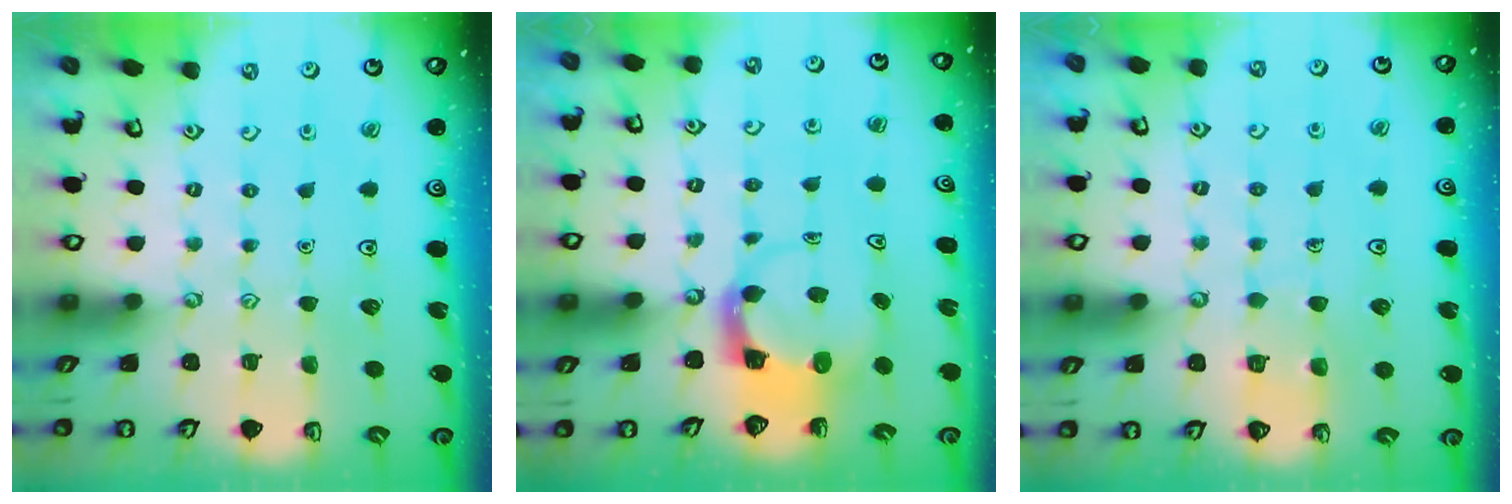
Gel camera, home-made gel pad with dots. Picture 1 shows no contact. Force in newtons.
{"total": 3.7, "press": 3.6, "slide": 0.5}
{"total": 5.8, "press": 5.8, "slide": 0.5}